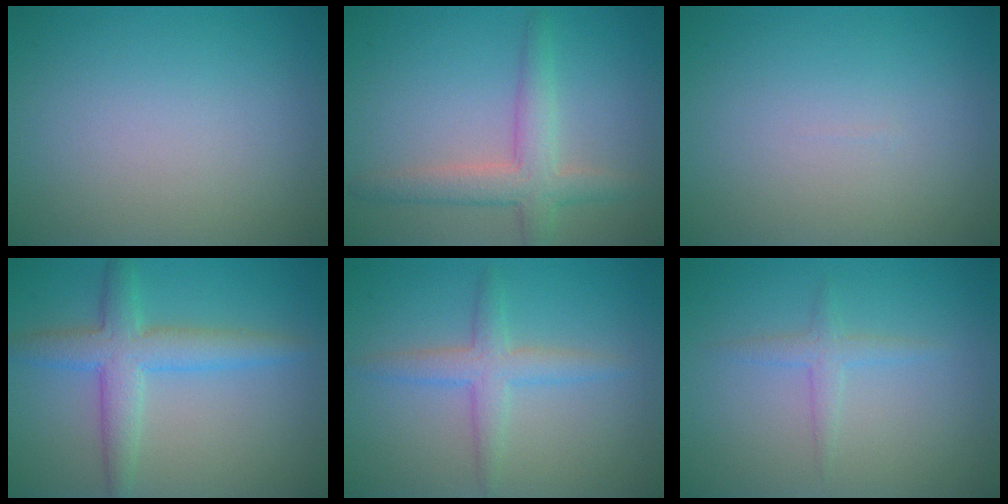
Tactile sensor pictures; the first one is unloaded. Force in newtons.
{"total": 3.9, "press": 3.9, "slide": 0.2}
{"total": 0.0}
{"total": 4.5, "press": 4.5, "slide": 0.2}
{"total": 2.9, "press": 2.9, "slide": 0.1}
{"total": 1.5, "press": 1.5, "slide": 0.0}